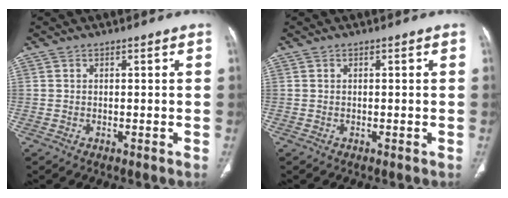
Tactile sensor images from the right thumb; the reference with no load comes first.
{"total": 0.0}